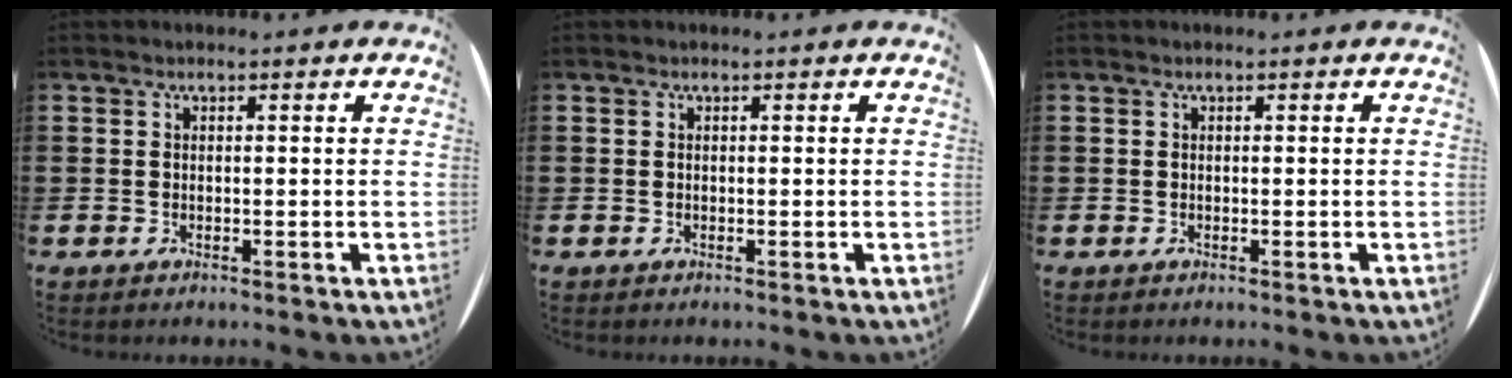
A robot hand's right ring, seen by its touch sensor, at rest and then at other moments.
{"total": 0.0}
{"total": 0.0}